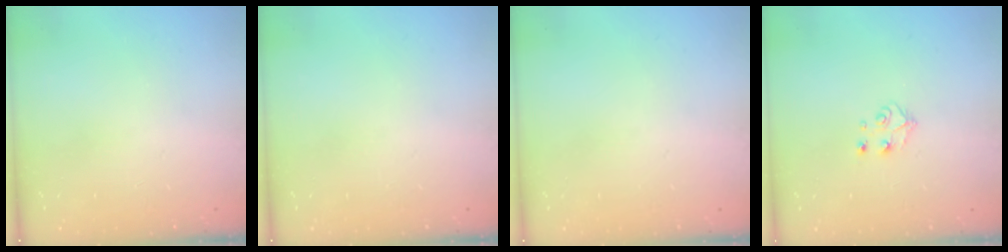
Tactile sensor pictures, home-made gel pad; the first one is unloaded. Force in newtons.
{"total": 0.0}
{"total": 0.0}
{"total": 4.7, "press": 4.7, "slide": 0.4}